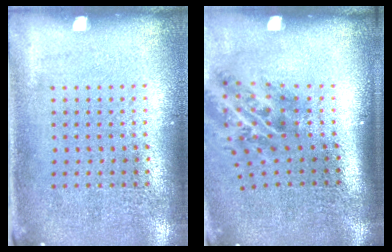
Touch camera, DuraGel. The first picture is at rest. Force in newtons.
{"total": 2.1, "press": 1.3, "slide": 1.7}